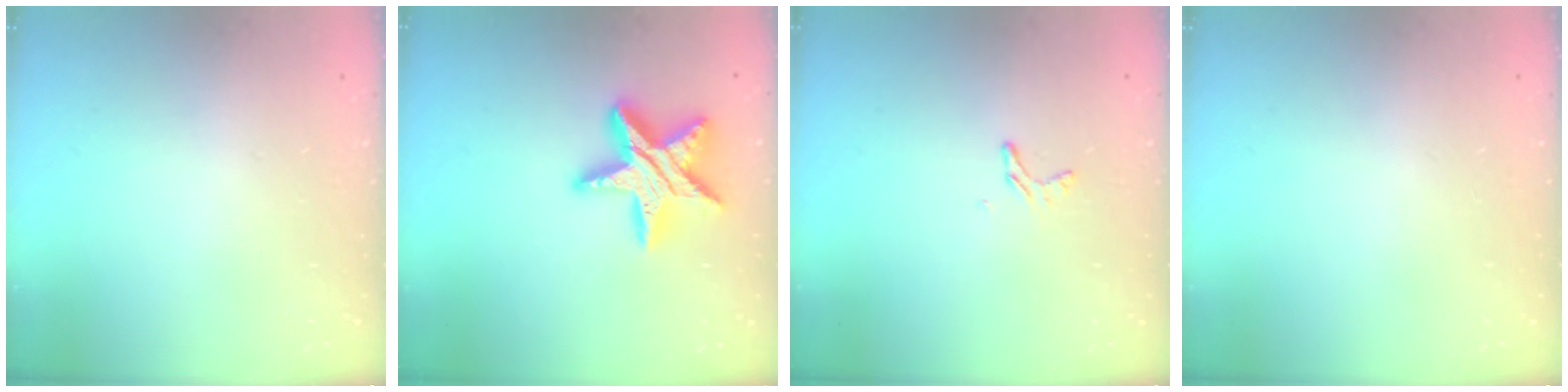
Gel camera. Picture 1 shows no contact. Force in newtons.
{"total": 16.9, "press": 16.8, "slide": 1.4}
{"total": 3.8, "press": 3.8, "slide": 0.2}
{"total": 0.0}